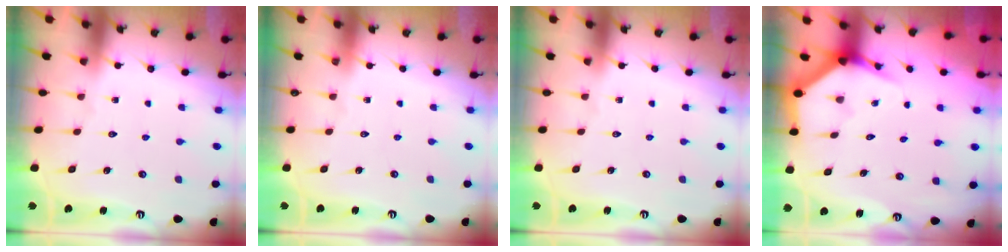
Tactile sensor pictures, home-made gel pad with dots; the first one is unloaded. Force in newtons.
{"total": 0.0}
{"total": 0.0}
{"total": 4.0, "press": 4.0, "slide": 0.2}